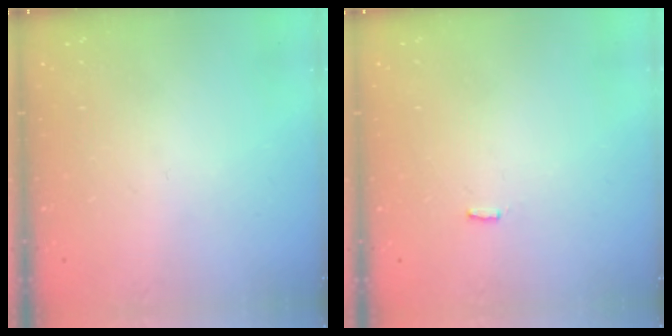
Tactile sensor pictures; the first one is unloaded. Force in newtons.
{"total": 1.3, "press": 1.3, "slide": 0.3}